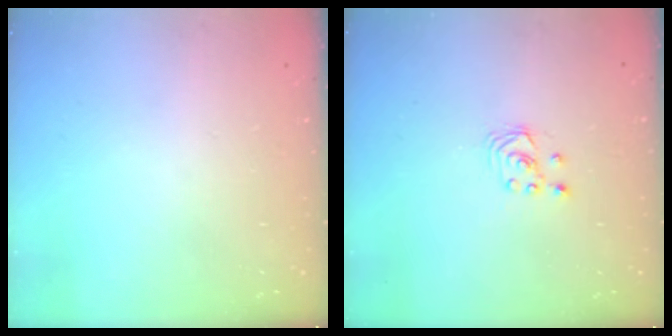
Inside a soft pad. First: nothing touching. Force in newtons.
{"total": 1.8, "press": 1.8, "slide": 0.2}